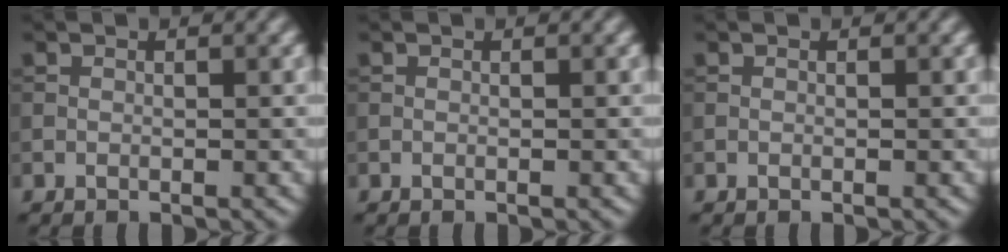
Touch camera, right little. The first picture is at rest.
{"total": 0.0}
{"total": 0.0}